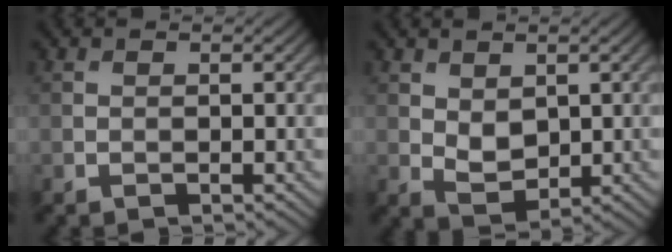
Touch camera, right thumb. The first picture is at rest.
{"total": 3.3, "force": [1.0, 2.2, 2.2], "torque": [-0.050, -0.007, 0.024]}